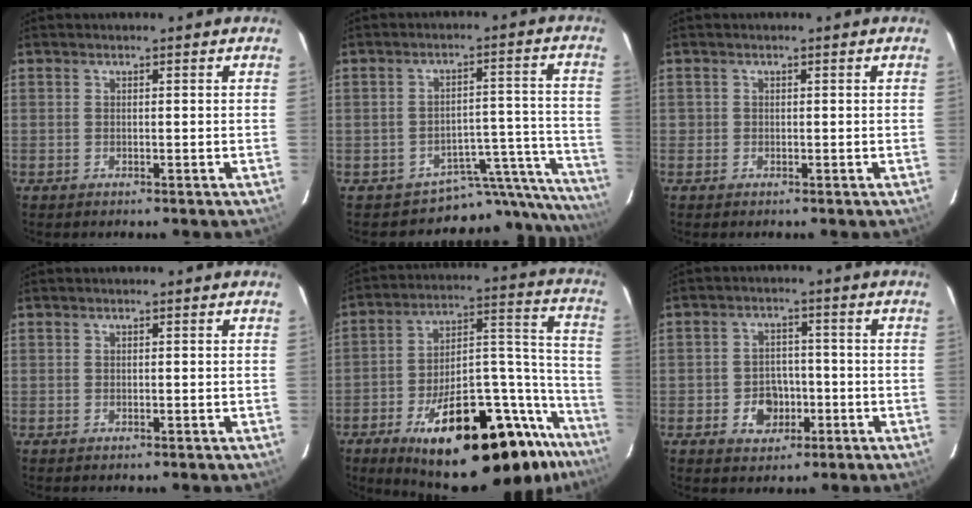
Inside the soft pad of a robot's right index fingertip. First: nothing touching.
{"total": 15.0, "force": [-13.7, 5.7, 2.5], "torque": [0.004, 0.059, -0.184]}
{"total": 0.8, "force": [-0.2, 0.8, 0.0], "torque": [0.001, 0.000, -0.004]}
{"total": 0.0}
{"total": 33.1, "force": [-22.5, 11.4, 21.5], "torque": [-0.278, 0.037, -0.320]}
{"total": 6.2, "force": [-2.4, 5.1, 2.6], "torque": [-0.064, 0.014, -0.024]}